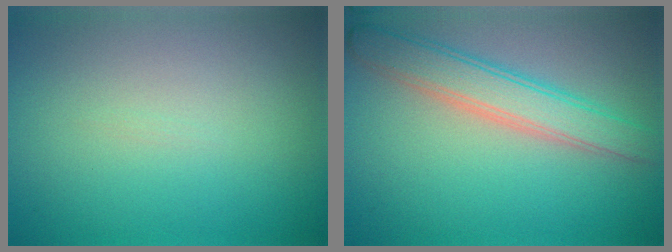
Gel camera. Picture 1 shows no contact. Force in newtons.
{"total": 4.5, "press": 4.5, "slide": 0.1}